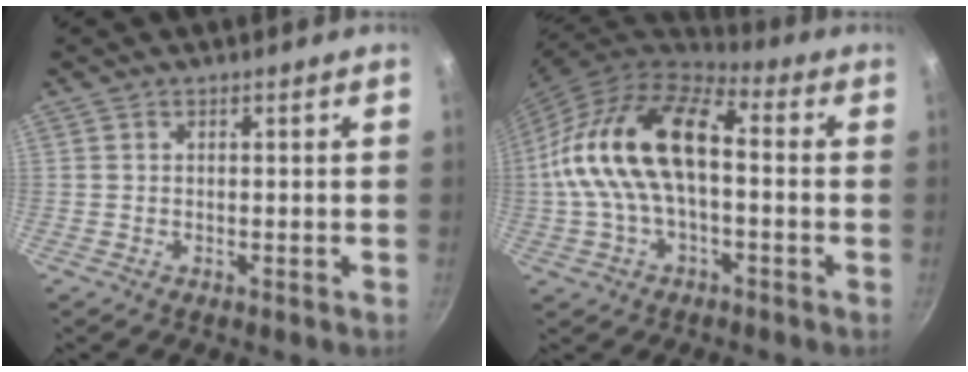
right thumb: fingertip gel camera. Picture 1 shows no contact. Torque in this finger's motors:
{"motor_torque": [0.72, 2.31, 1.49, -1.28, 0.46]}